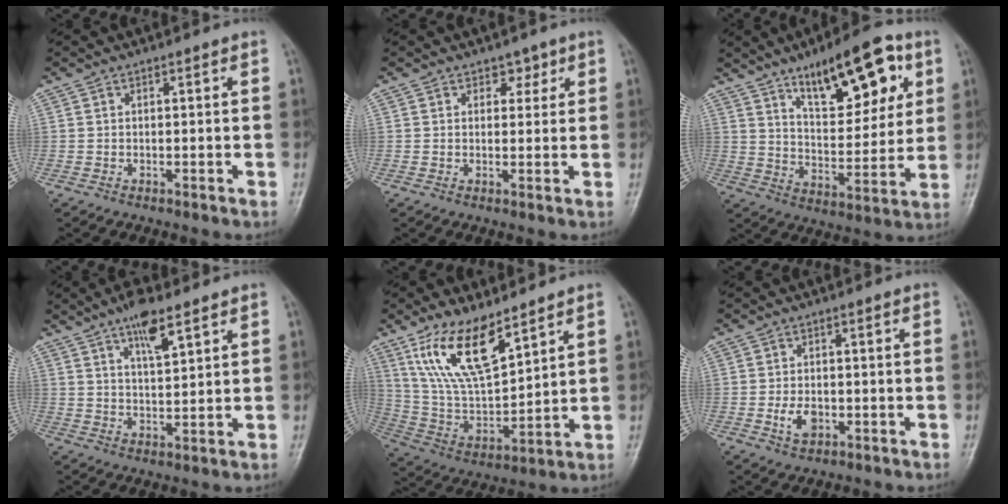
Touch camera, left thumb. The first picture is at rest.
{"total": 2.5, "force": [1.5, 1.8, 0.8], "torque": [0.012, -0.007, 0.017]}
{"total": 18.1, "force": [9.3, 7.1, 13.8], "torque": [-0.163, -0.038, 0.149]}
{"total": 7.1, "force": [4.5, 1.9, 5.2], "torque": [-0.083, -0.023, 0.077]}
{"total": 15.0, "force": [9.4, 5.4, 10.3], "torque": [-0.176, -0.046, 0.198]}
{"total": 3.7, "force": [-1.0, 2.4, 2.6], "torque": [-0.046, 0.000, -0.013]}